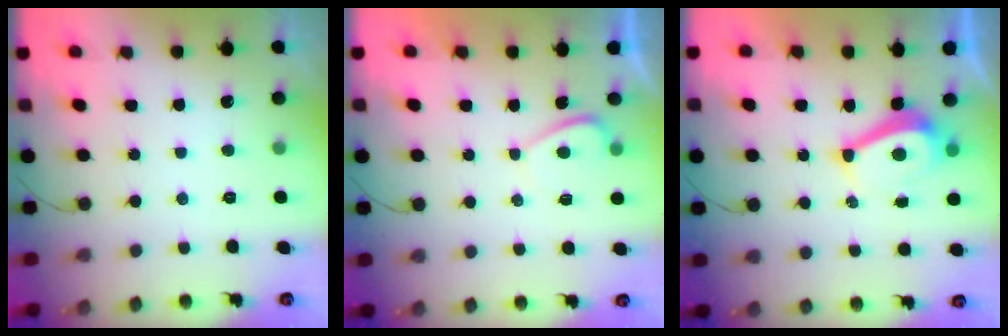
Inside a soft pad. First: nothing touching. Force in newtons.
{"total": 2.1, "press": 2.0, "slide": 0.7}
{"total": 7.3, "press": 7.3, "slide": 0.7}